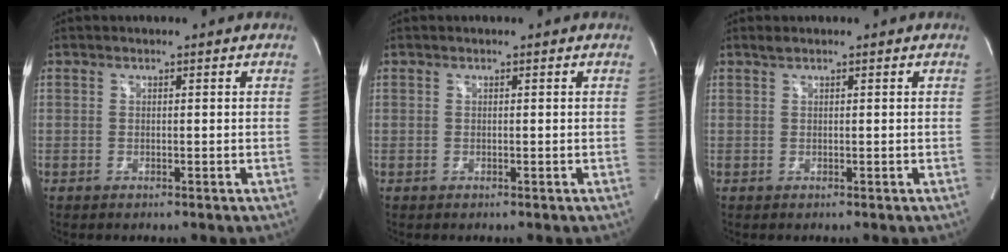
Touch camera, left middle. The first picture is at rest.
{"total": 0.0}
{"total": 0.6, "force": [0.5, 0.0, 0.3], "torque": [-0.014, 0.005, 0.014]}